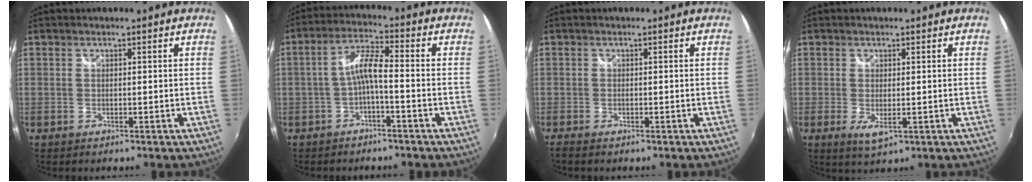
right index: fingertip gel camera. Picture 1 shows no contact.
{"total": 5.3, "force": [-1.9, 0.8, 4.9], "torque": [-0.108, 0.013, -0.035]}
{"total": 1.0, "force": [-0.7, 0.3, 0.5], "torque": [-0.014, -0.004, -0.014]}
{"total": 3.4, "force": [-0.7, 1.3, 3.0], "torque": [-0.054, -0.014, -0.006]}